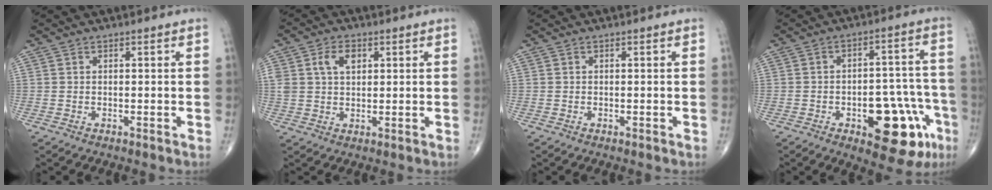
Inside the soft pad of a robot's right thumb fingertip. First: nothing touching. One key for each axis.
{"total": 5.8, "fx": 2.1, "fy": 3.7, "fz": 3.9, "tx": -0.065, "ty": 0.001, "tz": 0.040}
{"total": 0.0}
{"total": 16.3, "fx": -6.8, "fy": 7.7, "fz": 12.6, "tx": -0.123, "ty": 0.047, "tz": -0.077}